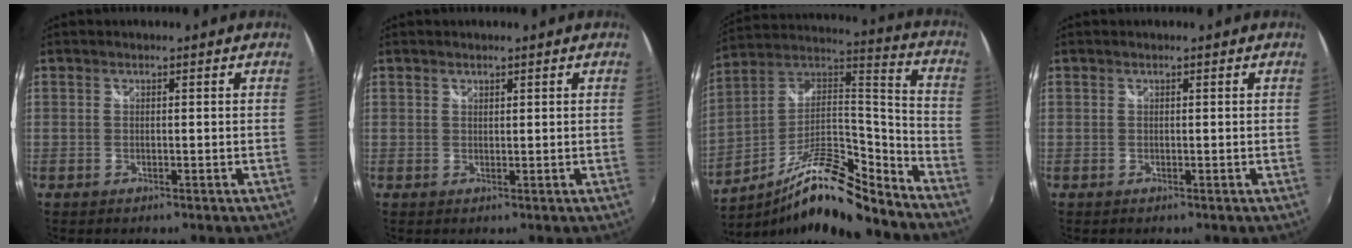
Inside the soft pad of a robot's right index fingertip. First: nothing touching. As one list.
[{"total": 0.7, "force": [0.6, 0.4, 0.1], "torque": [0.000, 0.001, 0.009]}, {"total": 19.0, "force": [-13.5, 4.7, 12.5], "torque": [-0.220, 0.008, -0.243]}, {"total": 0.0}]